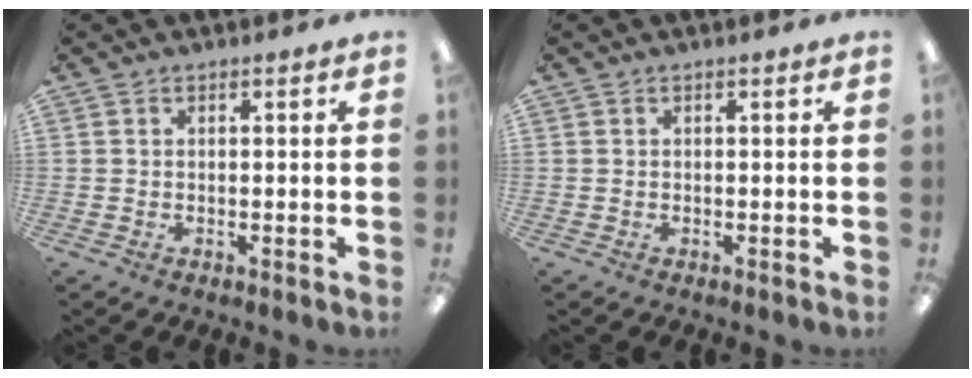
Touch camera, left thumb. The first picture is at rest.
{"total": 0.0}